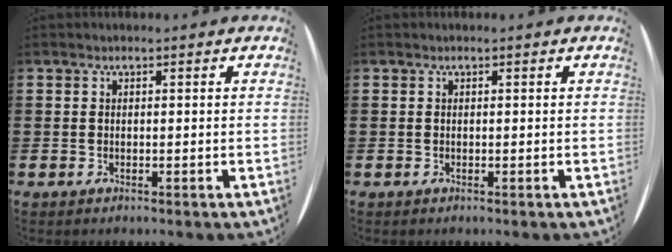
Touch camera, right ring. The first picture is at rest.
{"total": 0.0}